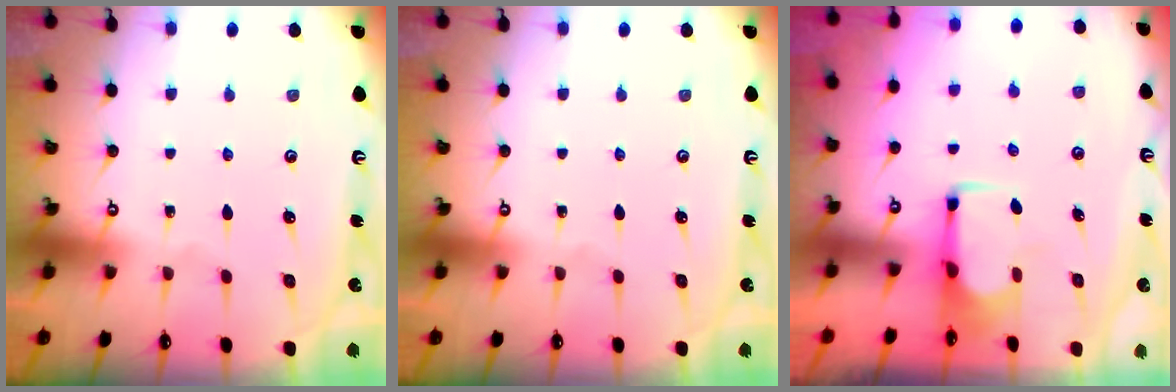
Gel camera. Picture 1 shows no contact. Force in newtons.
{"total": 0.0}
{"total": 1.7, "press": 1.6, "slide": 0.6}